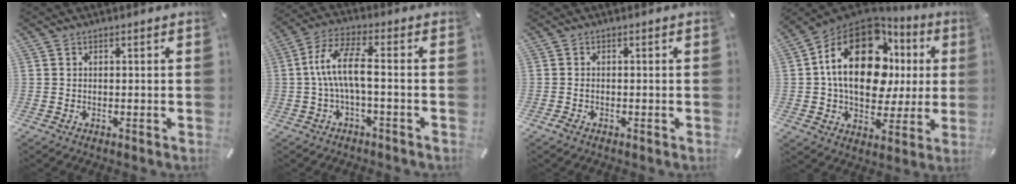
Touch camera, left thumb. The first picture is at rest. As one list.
[{"total": 10.2, "force": [-0.7, 2.9, 9.8], "torque": [-0.197, 0.002, -0.016]}, {"total": 1.0, "force": [-0.6, 0.5, 0.6], "torque": [-0.012, -0.002, -0.012]}, {"total": 22.9, "force": [5.7, 14.8, 16.6], "torque": [-0.292, -0.021, 0.093]}]